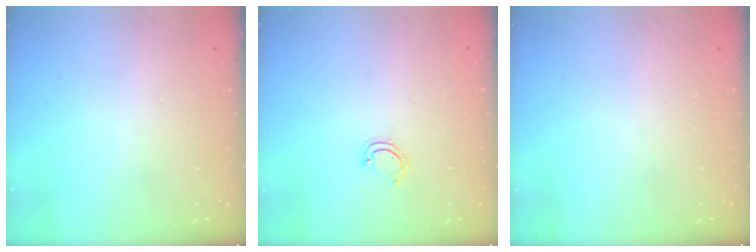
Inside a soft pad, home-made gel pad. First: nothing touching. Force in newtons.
{"total": 3.7, "press": 3.7, "slide": 0.3}
{"total": 0.0}